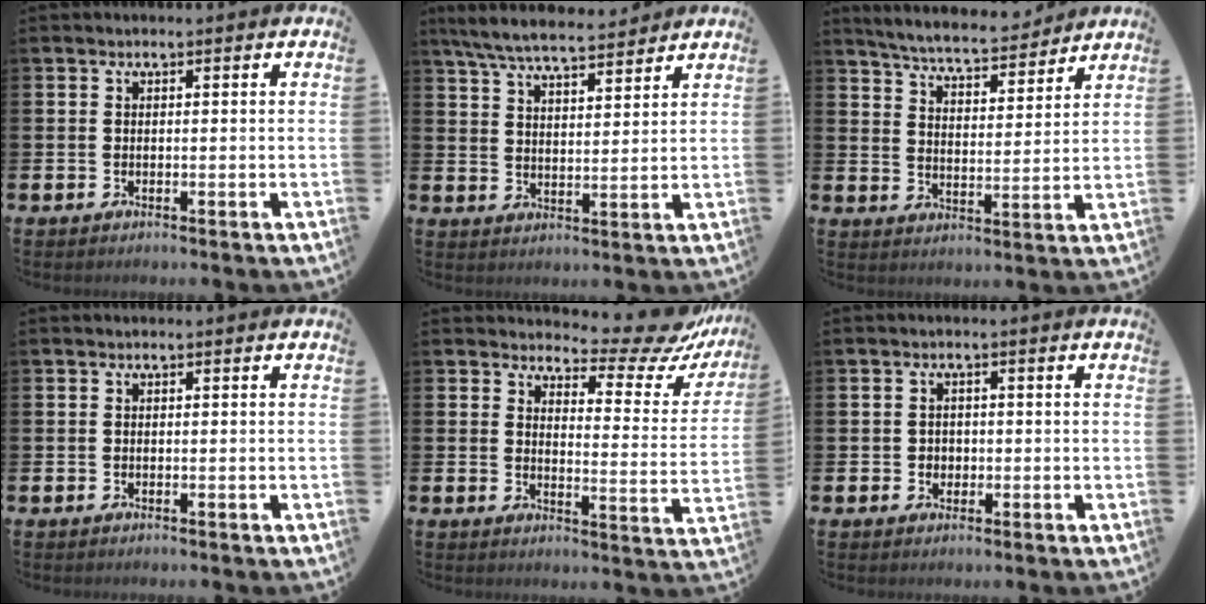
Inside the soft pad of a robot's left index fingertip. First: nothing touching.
{"total": 7.1, "force": [6.6, 1.0, 2.2], "torque": [-0.065, -0.030, 0.119]}
{"total": 6.3, "force": [6.1, 0.6, 1.3], "torque": [-0.050, -0.039, 0.106]}
{"total": 0.0}
{"total": 7.4, "force": [6.6, 2.2, 2.4], "torque": [-0.040, -0.060, 0.108]}
{"total": 1.5, "force": [0.0, 1.4, 0.3], "torque": [0.000, 0.005, -0.006]}